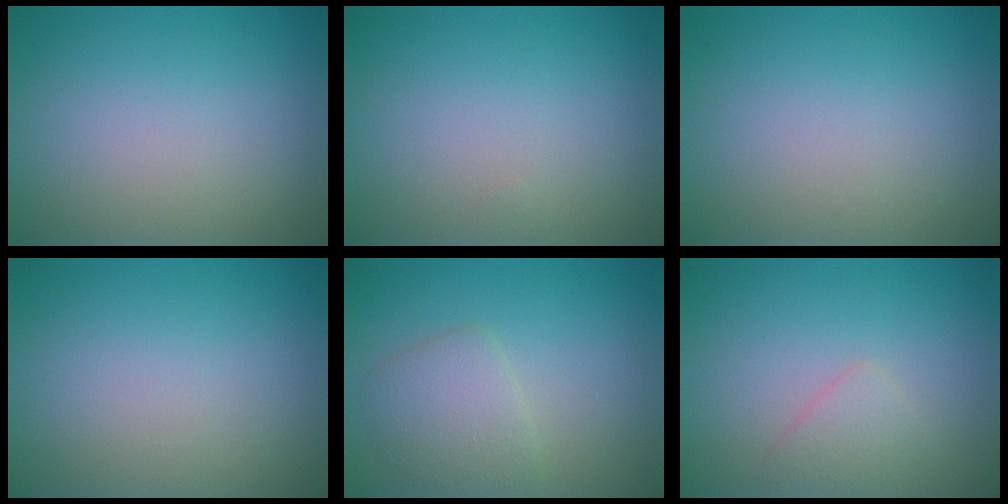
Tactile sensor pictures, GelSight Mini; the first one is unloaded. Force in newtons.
{"total": 0.0}
{"total": 0.0}
{"total": 0.0}
{"total": 2.9, "press": 2.9, "slide": 0.2}
{"total": 1.5, "press": 1.5, "slide": 0.0}